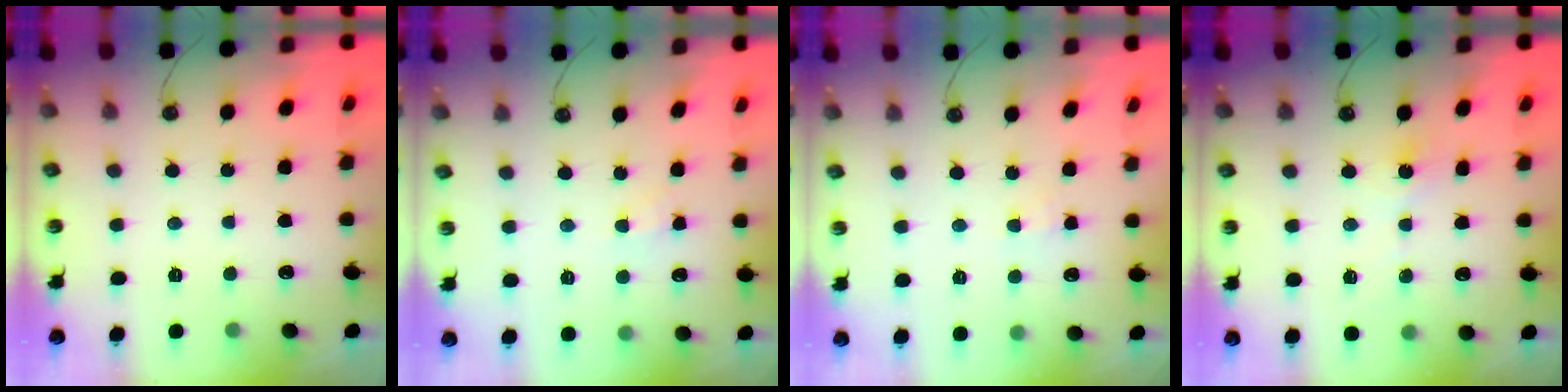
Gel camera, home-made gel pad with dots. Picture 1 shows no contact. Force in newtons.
{"total": 2.7, "press": 2.7, "slide": 0.4}
{"total": 1.5, "press": 1.5, "slide": 0.3}
{"total": 4.4, "press": 4.4, "slide": 0.5}